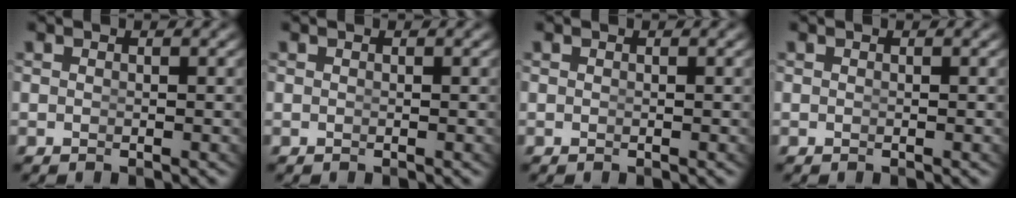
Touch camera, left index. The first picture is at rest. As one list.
[{"total": 0.0}, {"total": 0.0}, {"total": 0.0}]